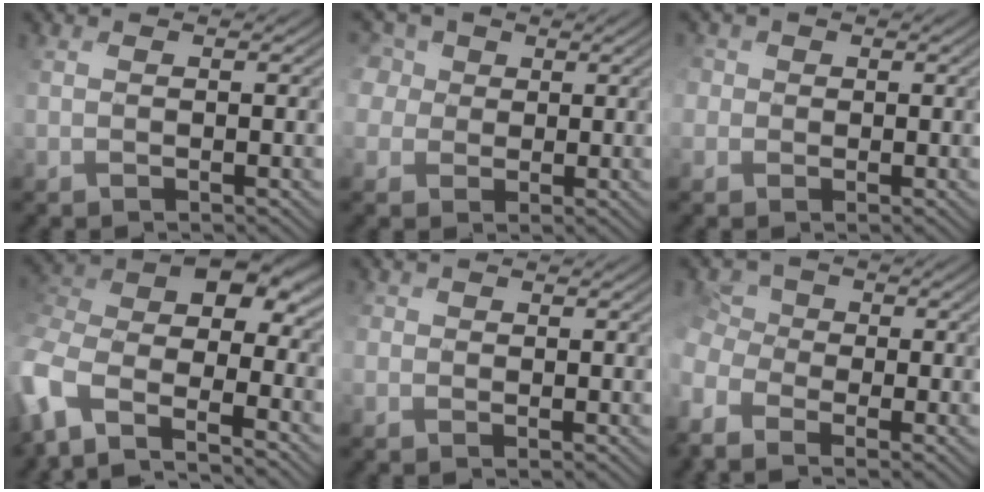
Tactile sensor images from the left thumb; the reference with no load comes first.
{"total": 7.1, "force": [2.3, 5.9, 3.2], "torque": [-0.118, 0.032, 0.022]}
{"total": 2.8, "force": [0.7, 2.6, 0.5], "torque": [-0.021, 0.011, -0.011]}
{"total": 12.3, "force": [-4.7, 6.8, 9.1], "torque": [-0.236, 0.002, -0.082]}
{"total": 1.2, "force": [0.1, 1.2, 0.0], "torque": [-0.002, 0.003, -0.001]}
{"total": 6.4, "force": [-3.6, 4.1, 3.3], "torque": [-0.083, -0.018, -0.067]}